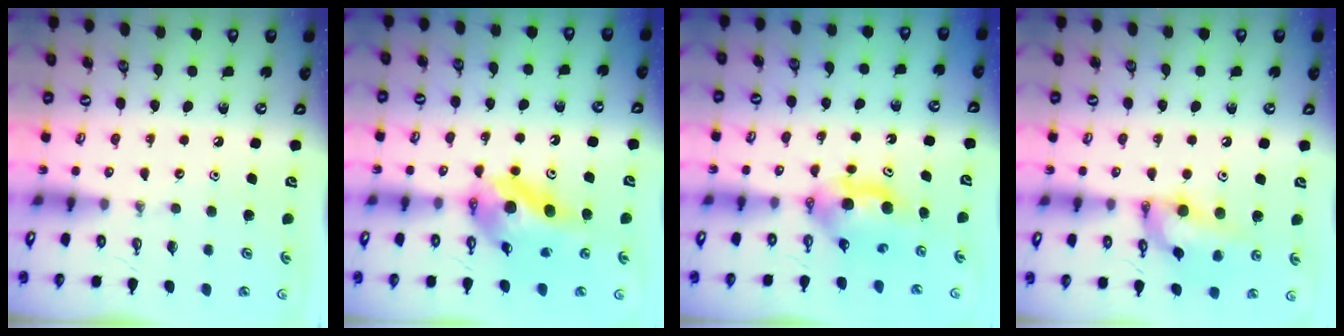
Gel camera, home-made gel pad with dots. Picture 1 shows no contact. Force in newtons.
{"total": 13.7, "press": 13.6, "slide": 1.6}
{"total": 6.2, "press": 5.6, "slide": 2.7}
{"total": 14.7, "press": 13.7, "slide": 5.1}